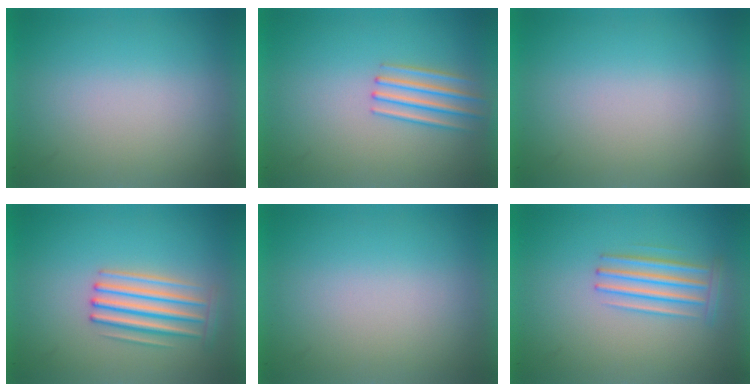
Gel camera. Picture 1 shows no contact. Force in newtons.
{"total": 2.1}
{"total": 0.0}
{"total": 3.2}
{"total": 0.0}
{"total": 2.8}